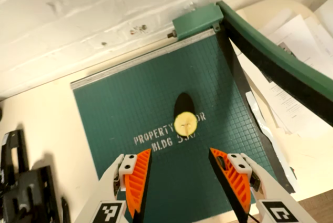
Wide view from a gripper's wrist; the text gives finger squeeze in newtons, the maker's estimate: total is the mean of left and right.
{"total": 0.0}